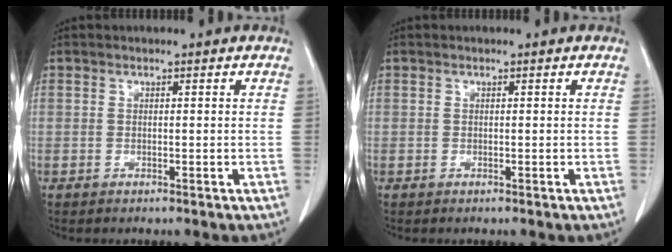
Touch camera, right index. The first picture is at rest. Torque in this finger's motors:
{"motor_torque": [0.00, 0.00, 0.00, 0.00]}